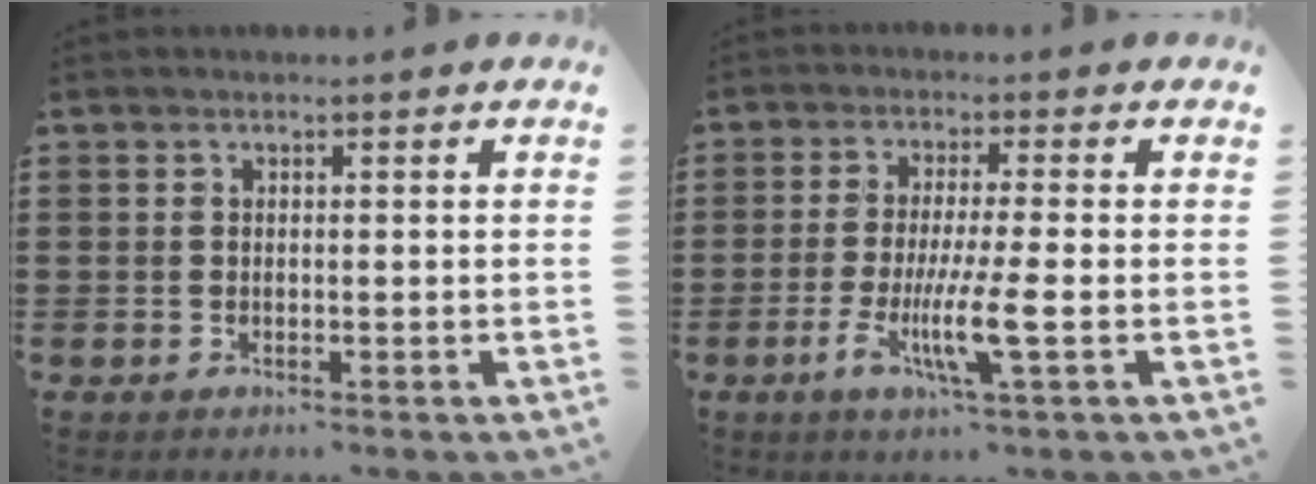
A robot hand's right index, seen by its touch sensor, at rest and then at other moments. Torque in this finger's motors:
{"motor_torque": [1.57, -0.57, 0.43, 0.21]}